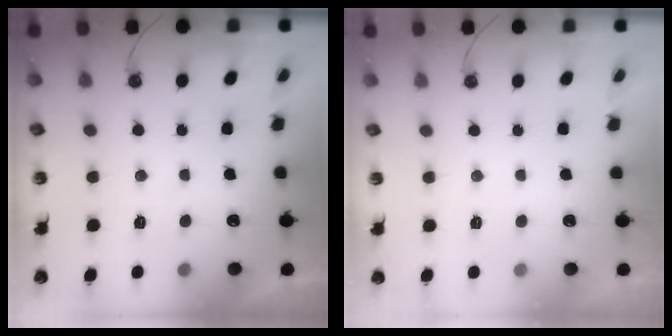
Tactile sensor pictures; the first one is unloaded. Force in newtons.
{"total": 0.0}